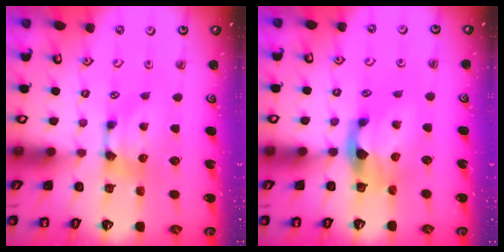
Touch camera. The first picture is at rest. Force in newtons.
{"total": 3.1, "press": 2.6, "slide": 1.6}